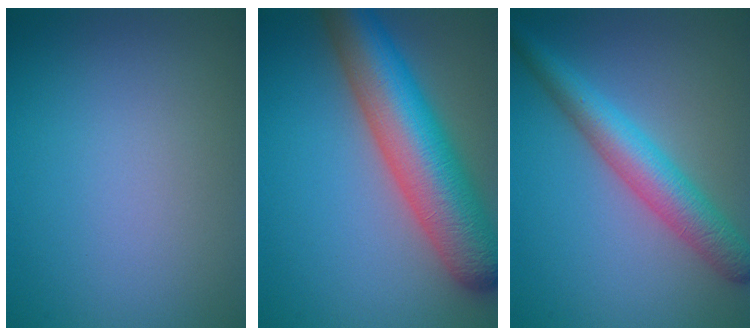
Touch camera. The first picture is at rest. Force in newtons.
{"total": 10.4, "press": 10.4, "slide": 0.4}
{"total": 5.0, "press": 5.0, "slide": 0.2}